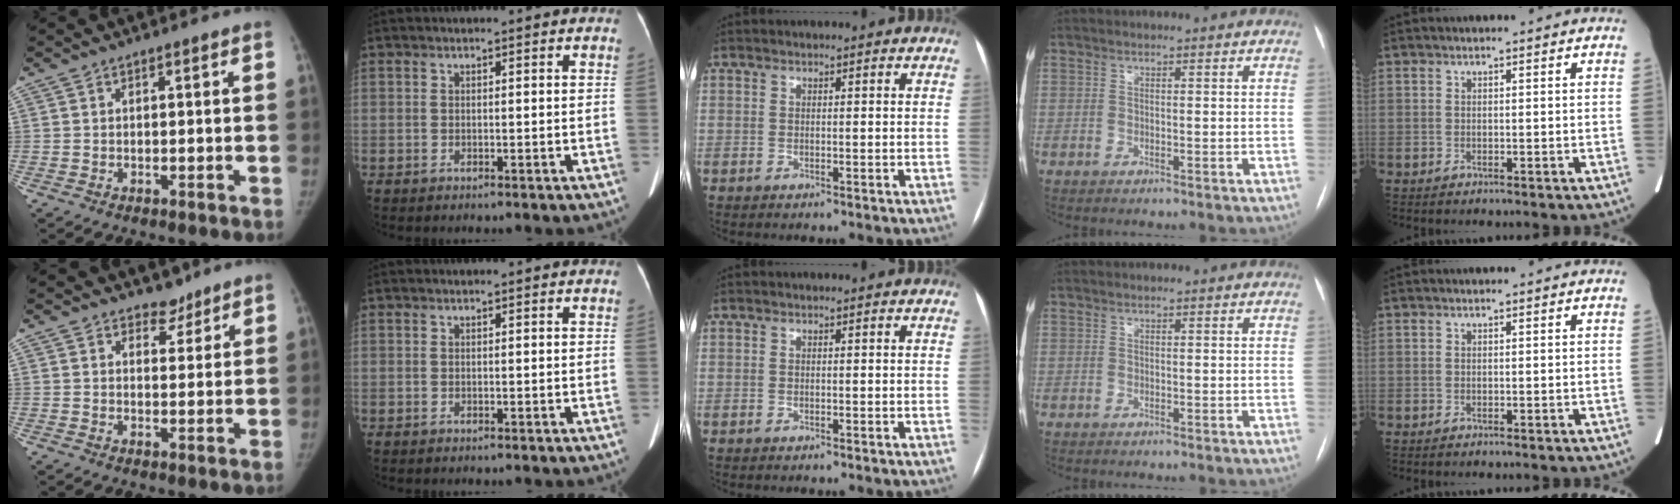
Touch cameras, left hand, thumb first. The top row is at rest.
{"thumb": {"total": 3.1, "force": [2.6, 1.8, 0.3], "torque": [0.018, -0.018, 0.036]}}